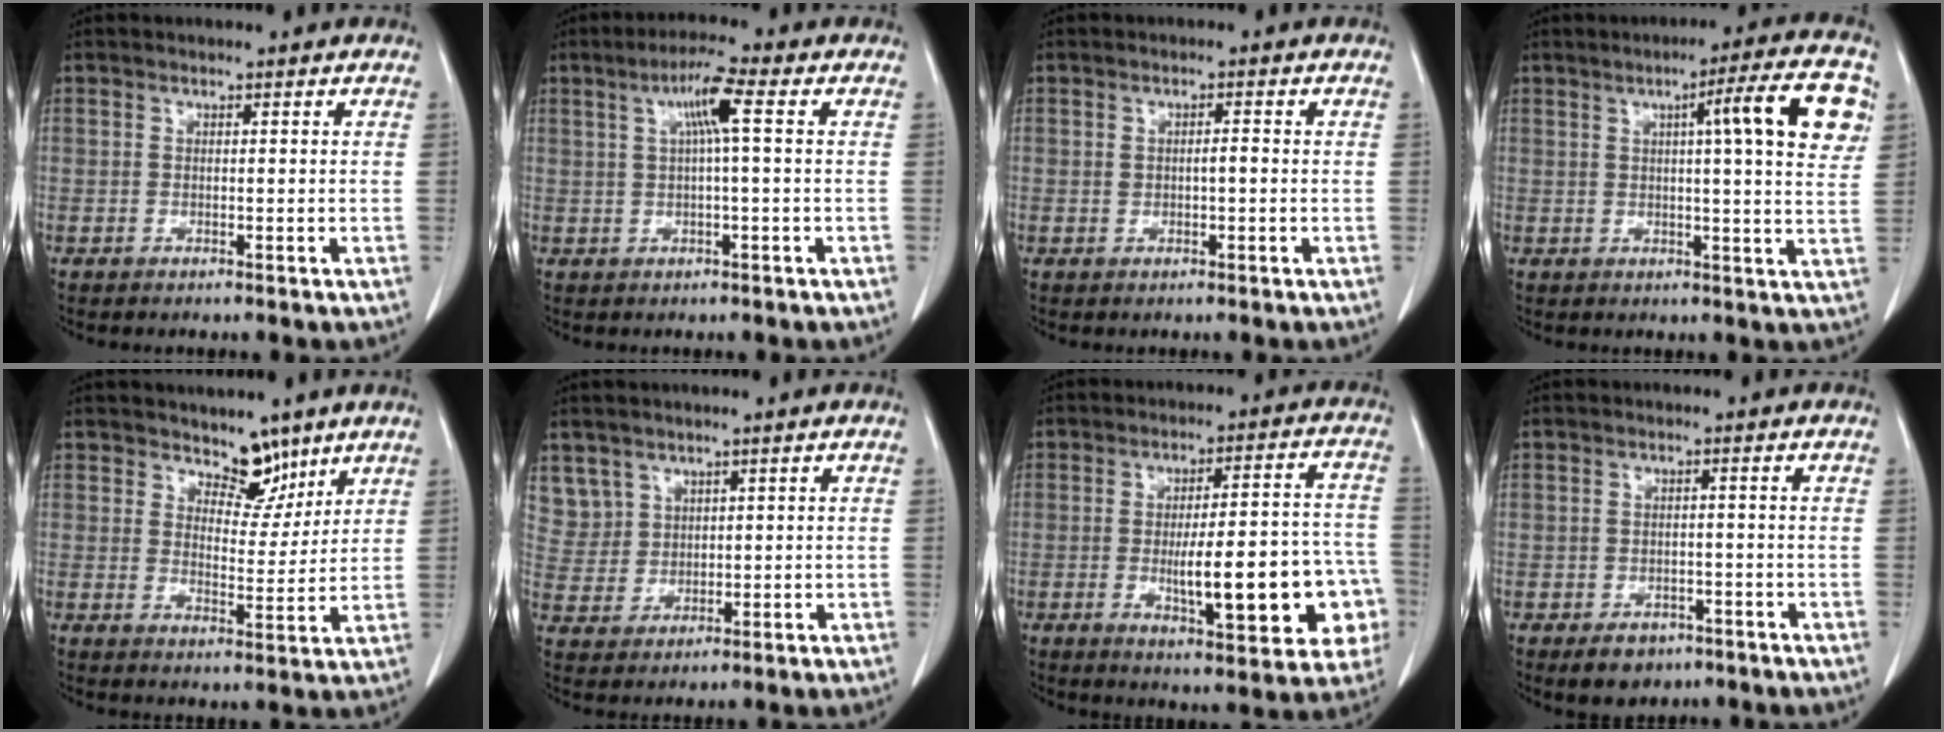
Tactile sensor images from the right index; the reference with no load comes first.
{"total": 5.4, "force": [1.4, -0.1, 5.2], "torque": [-0.094, 0.013, 0.025]}
{"total": 1.6, "force": [0.1, 0.5, 1.5], "torque": [-0.028, 0.006, 0.005]}
{"total": 11.6, "force": [3.9, 0.5, 10.9], "torque": [-0.147, 0.012, 0.045]}
{"total": 5.6, "force": [4.4, 2.8, 2.2], "torque": [-0.020, -0.008, 0.072]}
{"total": 6.1, "force": [3.7, 4.8, -0.1], "torque": [0.009, 0.010, 0.085]}
{"total": 17.6, "force": [-4.2, 4.2, 16.5], "torque": [-0.169, 0.034, -0.038]}
{"total": 3.9, "force": [-2.5, 2.6, 1.5], "torque": [-0.018, 0.003, -0.028]}